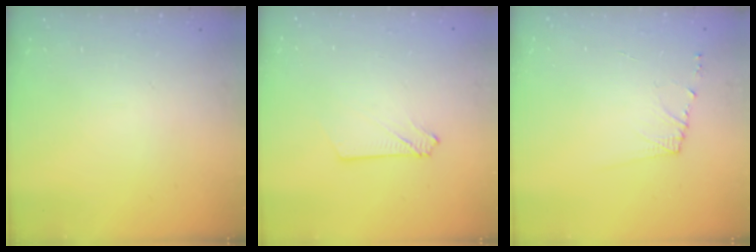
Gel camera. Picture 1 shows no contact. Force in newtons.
{"total": 2.6, "press": 2.6, "slide": 0.3}
{"total": 5.8, "press": 5.8, "slide": 0.6}